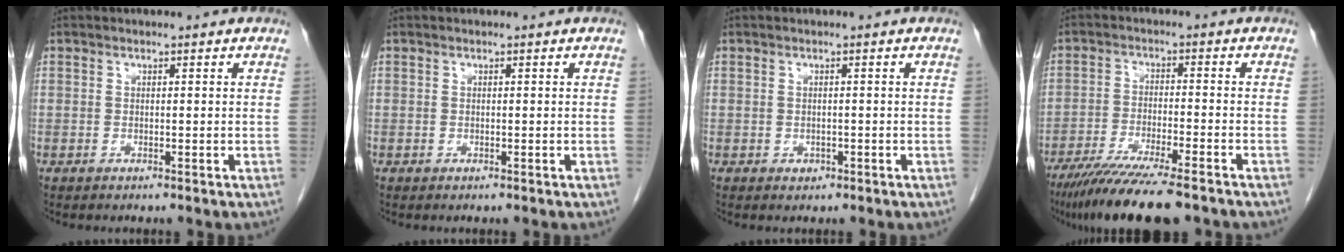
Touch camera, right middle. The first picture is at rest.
{"total": 0.0}
{"total": 0.9, "force": [-0.4, 0.7, 0.3], "torque": [-0.008, 0.000, -0.002]}
{"total": 12.8, "force": [-10.2, 0.9, 7.7], "torque": [-0.125, -0.033, -0.162]}